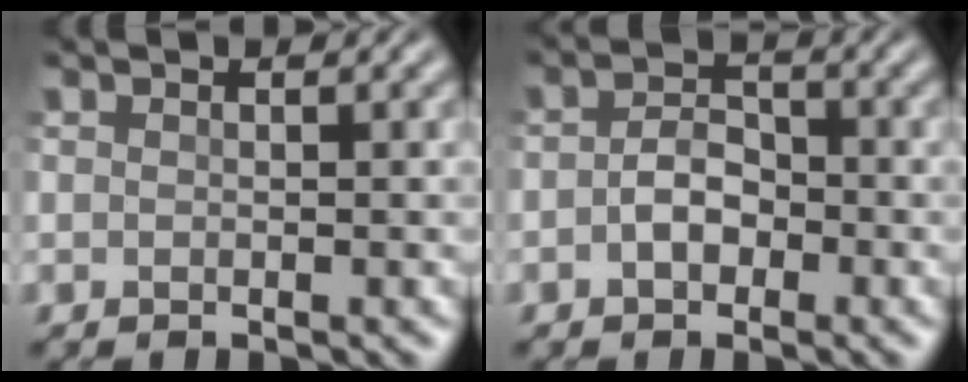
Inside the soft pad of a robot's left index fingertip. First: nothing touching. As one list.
[{"total": 2.7, "force": [-0.9, 1.8, 1.8], "torque": [-0.037, 0.003, -0.020]}]